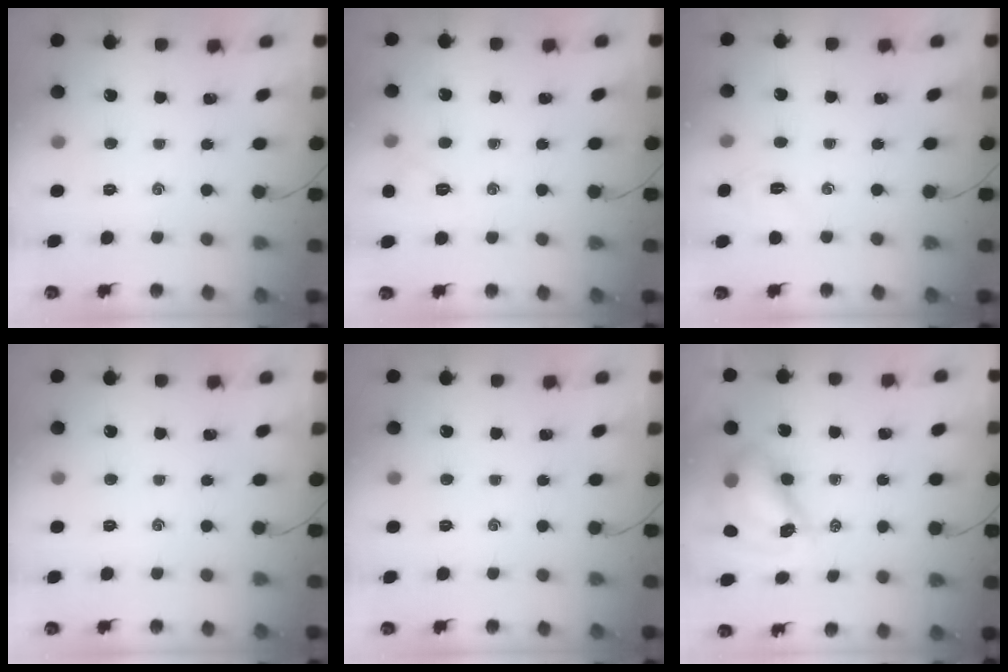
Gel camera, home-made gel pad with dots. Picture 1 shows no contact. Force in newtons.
{"total": 5.0, "press": 4.8, "slide": 1.4}
{"total": 3.3, "press": 3.1, "slide": 0.8}
{"total": 0.0}
{"total": 0.0}
{"total": 9.3, "press": 9.0, "slide": 2.4}